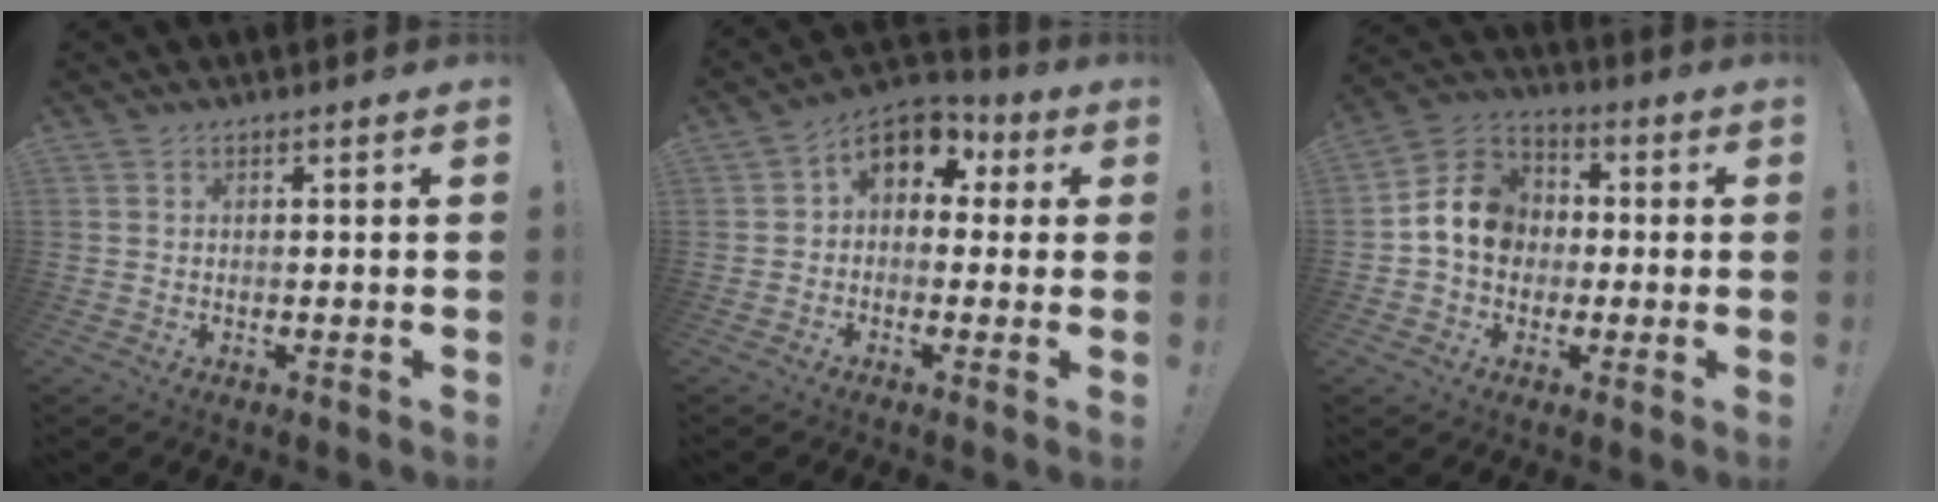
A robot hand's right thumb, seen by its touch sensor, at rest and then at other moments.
{"total": 9.0, "force": [2.3, 6.8, 5.4], "torque": [-0.069, -0.003, 0.047]}
{"total": 12.7, "force": [0.1, 10.9, 6.6], "torque": [-0.099, 0.014, 0.009]}